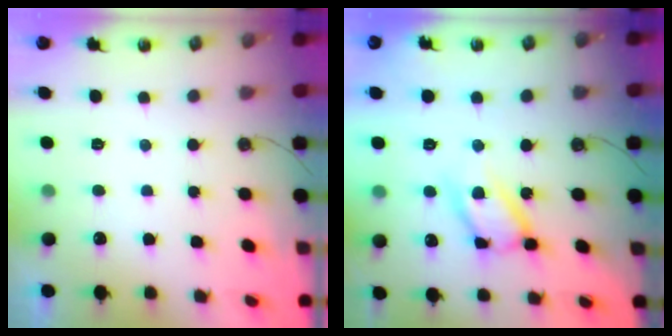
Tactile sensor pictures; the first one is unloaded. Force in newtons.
{"total": 14.4, "press": 14.3, "slide": 1.1}